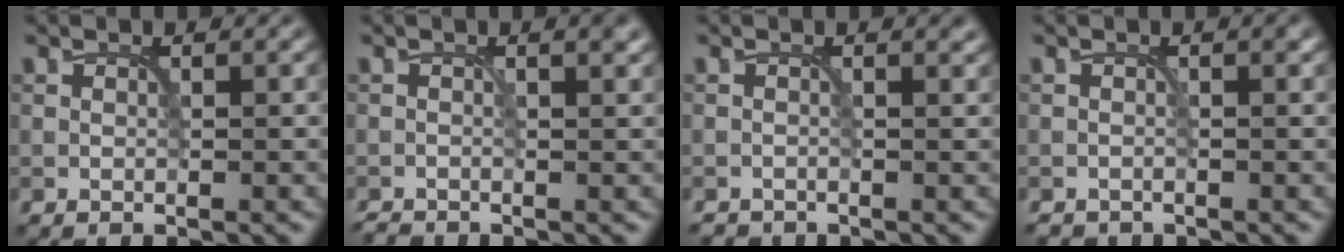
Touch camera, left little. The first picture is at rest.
{"total": 1.3, "force": [-0.6, 0.4, 1.1], "torque": [-0.017, -0.004, -0.012]}
{"total": 0.9, "force": [-0.7, 0.5, 0.2], "torque": [0.000, -0.010, -0.013]}
{"total": 0.8, "force": [-0.7, 0.3, 0.1], "torque": [0.000, -0.003, -0.014]}